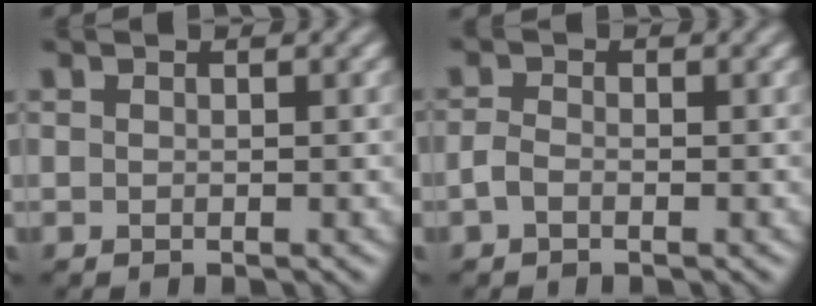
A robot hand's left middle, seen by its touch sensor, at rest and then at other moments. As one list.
[{"total": 1.2, "force": [-0.8, 0.6, 0.7], "torque": [-0.018, 0.001, -0.020]}]